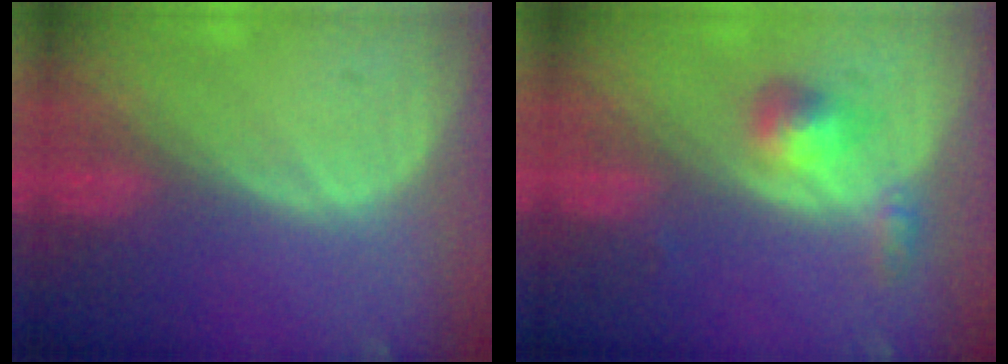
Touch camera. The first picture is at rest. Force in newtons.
{"total": 3.9, "press": 3.7, "slide": 1.4}